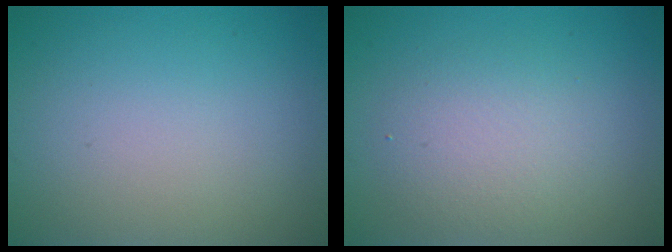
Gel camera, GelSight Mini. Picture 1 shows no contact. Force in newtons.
{"total": 3.4, "press": 3.4, "slide": 0.1}